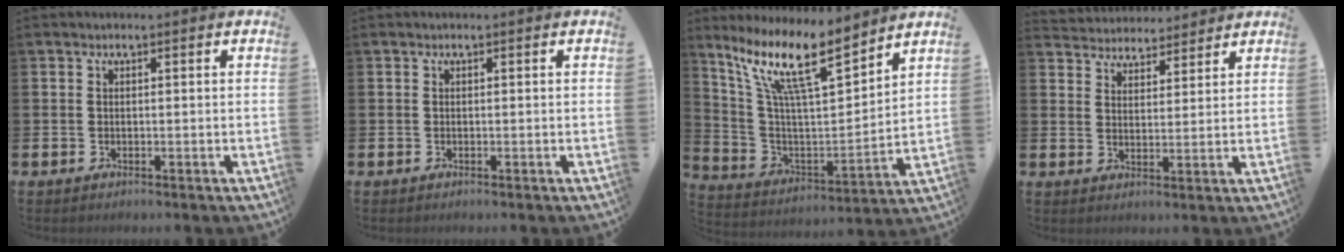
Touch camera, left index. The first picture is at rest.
{"total": 0.0}
{"total": 13.2, "force": [9.7, 3.0, 8.4], "torque": [-0.191, -0.050, 0.168]}
{"total": 4.4, "force": [4.2, 1.0, -0.7], "torque": [-0.012, -0.021, 0.077]}